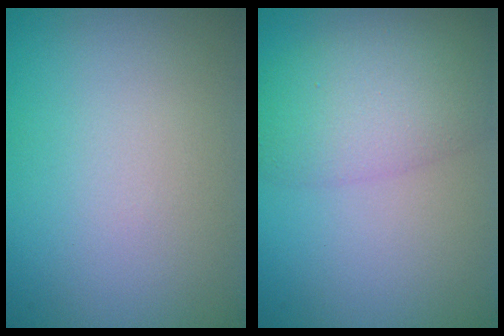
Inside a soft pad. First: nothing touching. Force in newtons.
{"total": 5.6, "press": 5.6, "slide": 0.1}